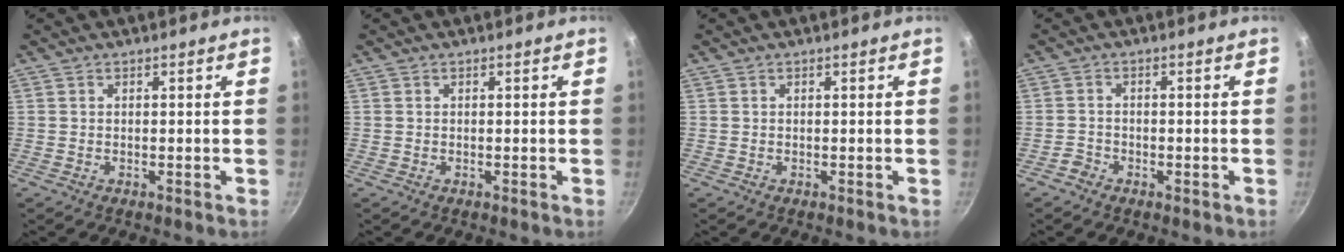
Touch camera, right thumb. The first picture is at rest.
{"total": 0.0}
{"total": 0.0}
{"total": 1.9, "force": [-1.5, 1.1, 0.3], "torque": [0.000, 0.015, -0.028]}